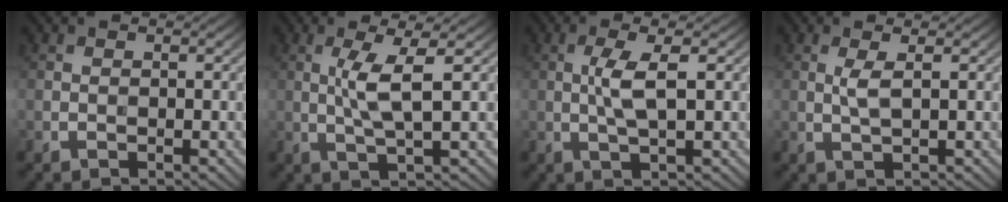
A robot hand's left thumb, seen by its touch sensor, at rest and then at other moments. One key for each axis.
{"total": 4.9, "fx": 0.8, "fy": 0.7, "fz": 4.8, "tx": -0.102, "ty": 0.006, "tz": 0.020}
{"total": 4.1, "fx": 0.5, "fy": 0.8, "fz": 4.0, "tx": -0.084, "ty": 0.003, "tz": 0.009}
{"total": 2.2, "fx": 0.5, "fy": 0.3, "fz": 2.1, "tx": -0.049, "ty": 0.003, "tz": 0.010}